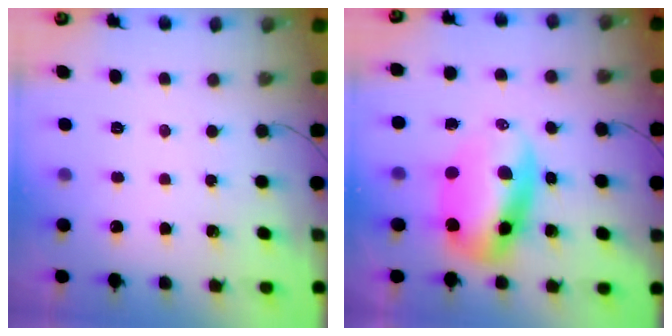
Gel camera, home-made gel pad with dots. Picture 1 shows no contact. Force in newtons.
{"total": 10.5, "press": 10.2, "slide": 2.5}